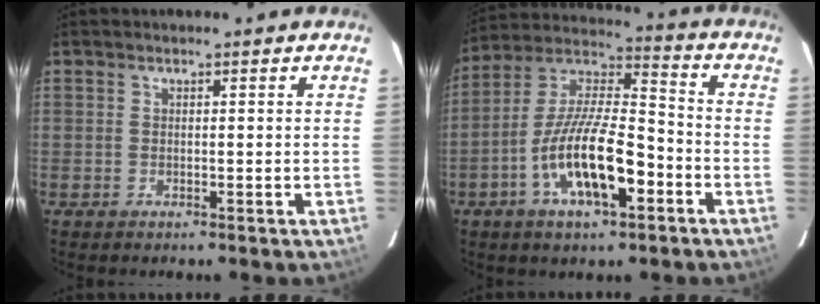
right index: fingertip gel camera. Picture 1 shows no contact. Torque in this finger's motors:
{"motor_torque": [1.23, -0.91, 1.06, 0.21]}